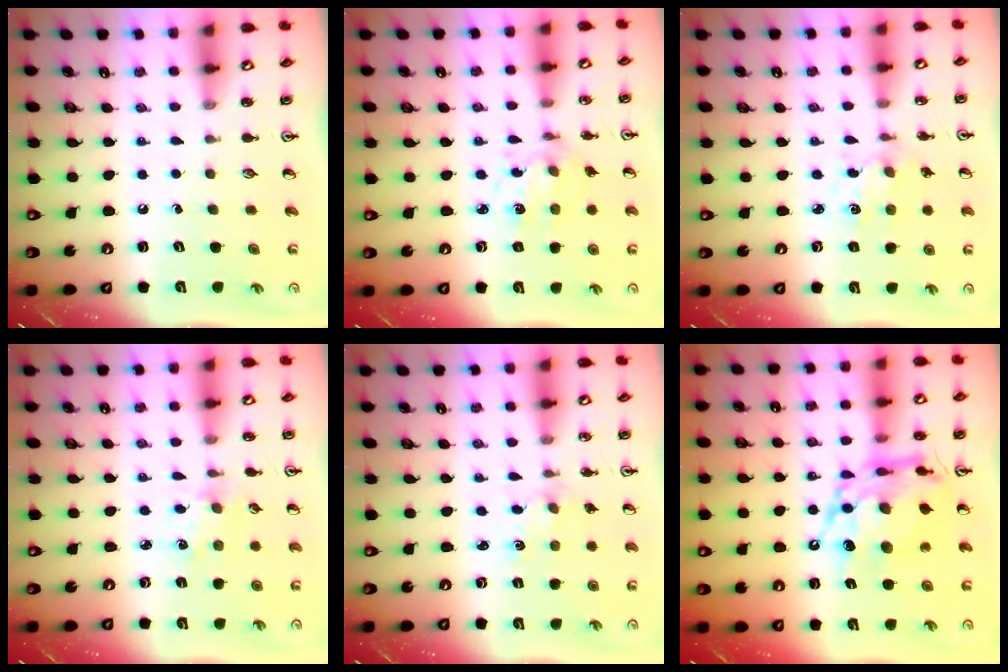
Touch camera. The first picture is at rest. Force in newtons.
{"total": 4.4, "press": 4.2, "slide": 1.2}
{"total": 1.7, "press": 1.7, "slide": 0.3}
{"total": 1.4, "press": 1.3, "slide": 0.2}
{"total": 1.9, "press": 1.9, "slide": 0.3}
{"total": 15.7, "press": 15.6, "slide": 1.7}